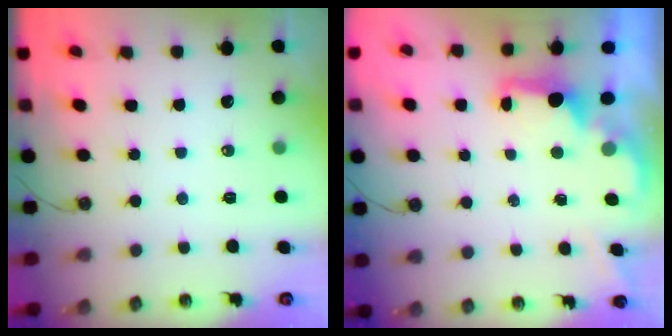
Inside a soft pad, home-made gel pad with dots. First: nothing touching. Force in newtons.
{"total": 1.9, "press": 1.7, "slide": 0.7}